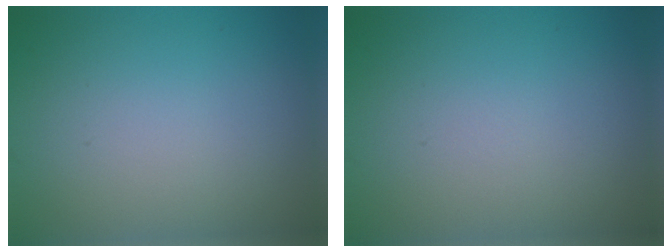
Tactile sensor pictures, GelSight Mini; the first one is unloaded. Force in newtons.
{"total": 0.0}